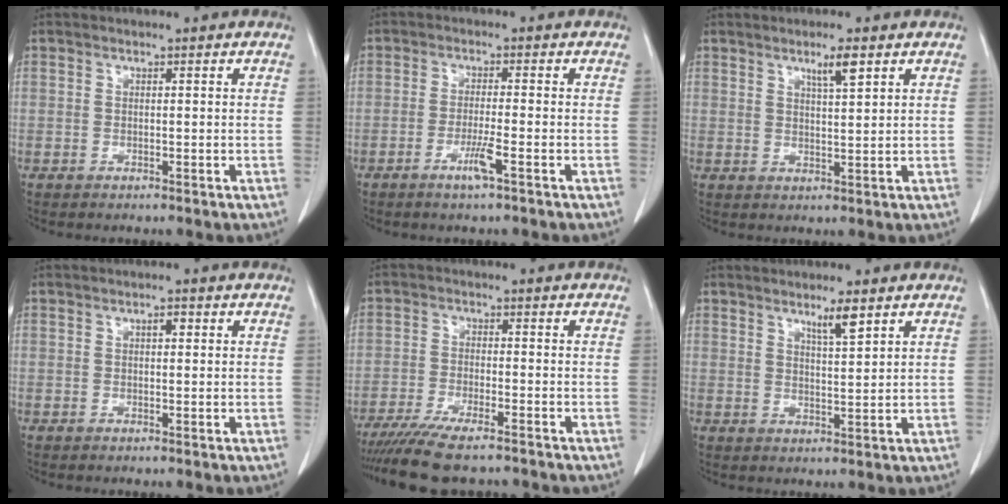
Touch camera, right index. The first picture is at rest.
{"total": 3.7, "force": [-1.9, -0.3, 3.1], "torque": [-0.063, -0.008, -0.038]}
{"total": 3.5, "force": [2.1, 0.2, 2.8], "torque": [-0.050, -0.003, 0.038]}
{"total": 1.2, "force": [0.4, 0.5, 1.0], "torque": [-0.016, 0.003, 0.004]}
{"total": 11.7, "force": [-9.8, 1.5, 6.1], "torque": [-0.099, -0.023, -0.155]}
{"total": 3.6, "force": [2.5, 0.1, 2.6], "torque": [-0.048, -0.005, 0.045]}